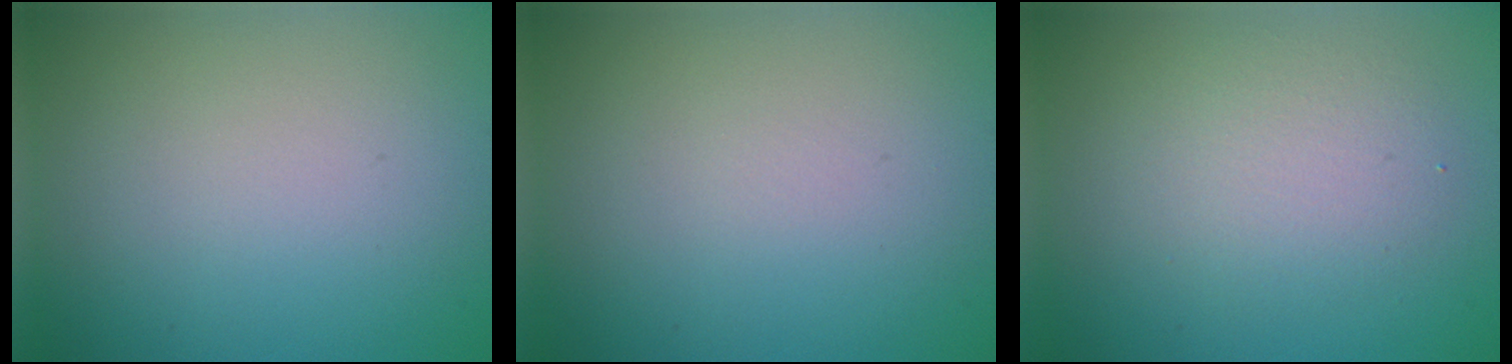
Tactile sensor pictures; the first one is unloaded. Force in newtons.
{"total": 0.0}
{"total": 3.4, "press": 3.3, "slide": 0.2}